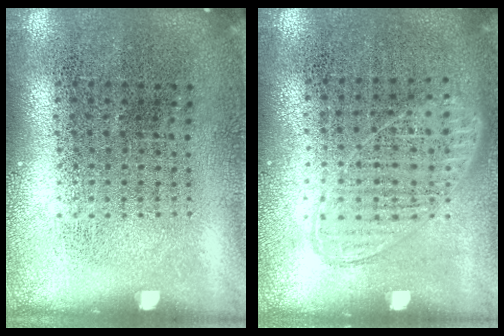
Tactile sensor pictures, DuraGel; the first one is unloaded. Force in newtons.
{"total": 0.9, "press": 0.9, "slide": 0.3}